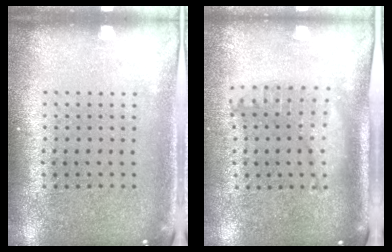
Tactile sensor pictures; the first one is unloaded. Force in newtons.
{"total": 1.2, "press": 1.2, "slide": 0.2}